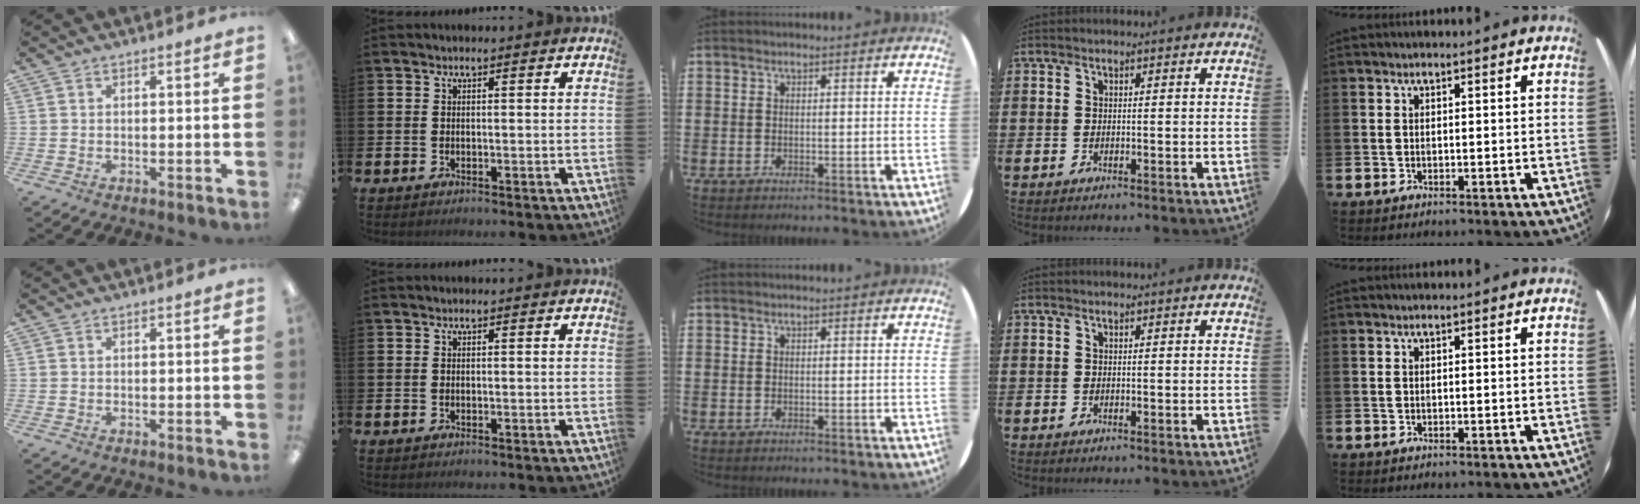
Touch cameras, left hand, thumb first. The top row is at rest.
{}